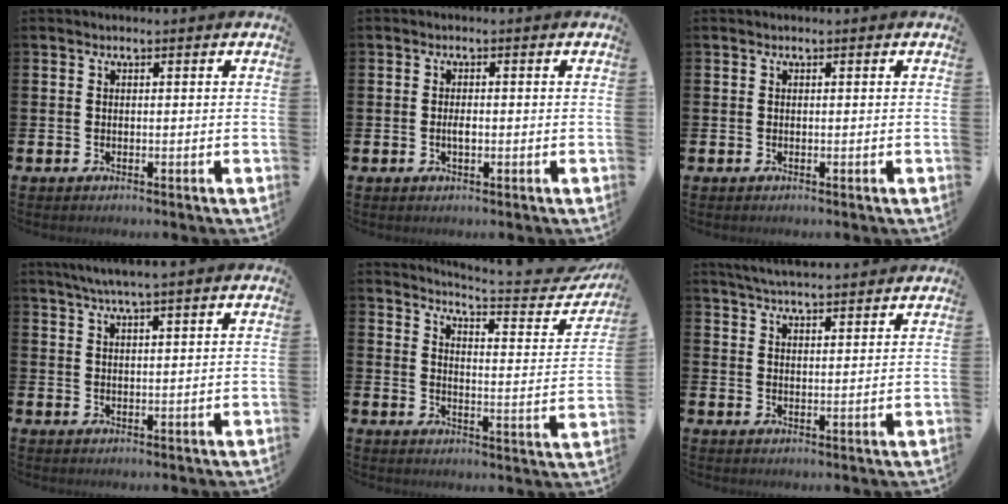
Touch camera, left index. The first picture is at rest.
{"total": 1.5, "force": [-0.2, 0.7, 1.3], "torque": [-0.017, -0.001, -0.006]}
{"total": 0.0}
{"total": 4.0, "force": [3.6, -0.4, 1.8], "torque": [-0.048, -0.005, 0.066]}
{"total": 5.1, "force": [4.8, -0.2, 1.6], "torque": [-0.028, -0.055, 0.070]}
{"total": 4.8, "force": [4.7, 0.0, 0.7], "torque": [-0.023, -0.024, 0.084]}